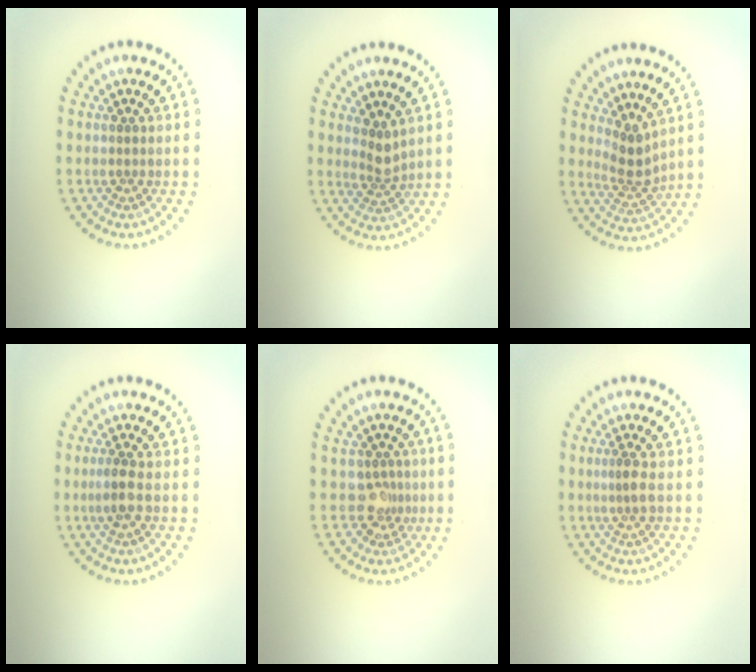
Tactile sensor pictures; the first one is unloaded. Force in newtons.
{"total": 2.0, "press": 1.5, "slide": 1.4}
{"total": 2.7, "press": 1.9, "slide": 1.9}
{"total": 1.8, "press": 1.5, "slide": 1.0}
{"total": 2.0, "press": 1.5, "slide": 1.4}
{"total": 1.7, "press": 1.4, "slide": 1.0}